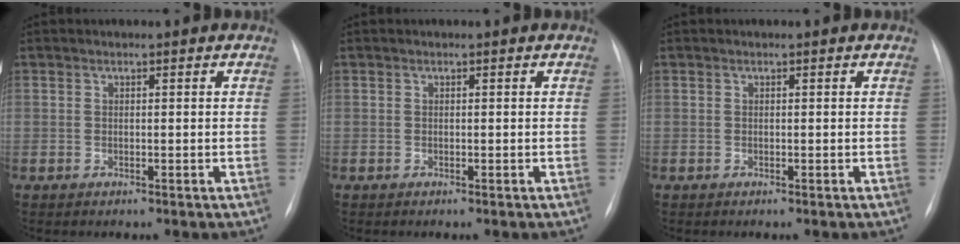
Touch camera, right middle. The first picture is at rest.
{"total": 0.0}
{"total": 0.0}